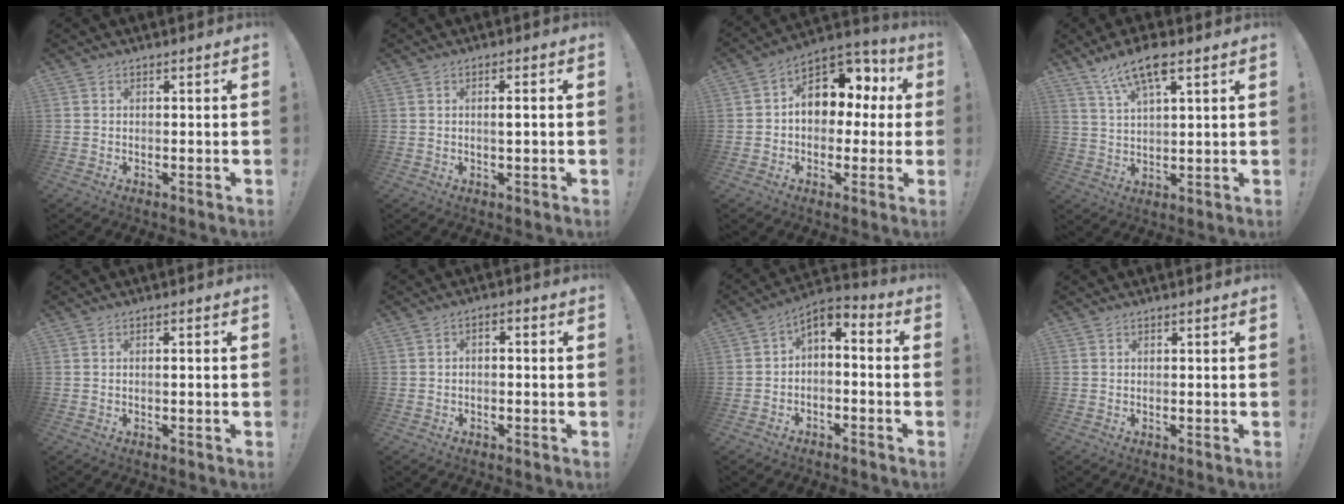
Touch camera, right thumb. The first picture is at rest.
{"total": 2.1, "force": [0.4, 0.0, 2.1], "torque": [-0.024, -0.005, 0.001]}
{"total": 12.7, "force": [2.9, 9.7, 7.6], "torque": [-0.100, -0.011, 0.056]}
{"total": 10.0, "force": [6.5, 3.0, 7.0], "torque": [-0.125, -0.027, 0.117]}
{"total": 0.9, "force": [0.0, -0.4, 0.8], "torque": [-0.008, -0.005, -0.003]}
{"total": 2.4, "force": [-1.9, 0.8, 1.2], "torque": [-0.019, 0.010, -0.034]}
{"total": 3.8, "force": [-1.9, 2.1, 2.6], "torque": [-0.042, 0.012, -0.032]}
{"total": 0.0}